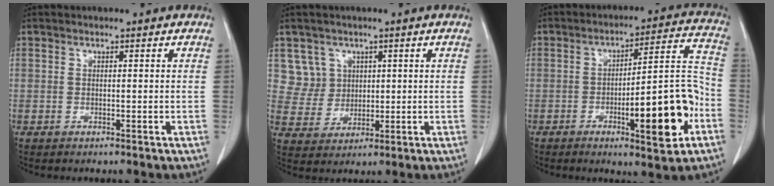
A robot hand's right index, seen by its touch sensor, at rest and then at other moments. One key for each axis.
{"total": 5.4, "fx": 2.4, "fy": 4.8, "fz": -0.2, "tx": 0.008, "ty": 0.010, "tz": 0.057}
{"total": 14.9, "fx": -5.3, "fy": 2.5, "fz": 13.7, "tx": -0.190, "ty": 0.016, "tz": -0.071}